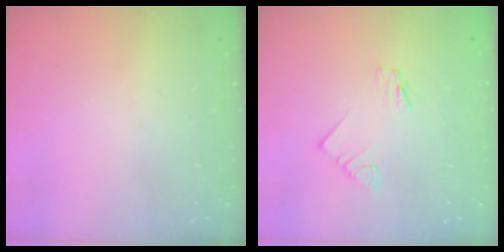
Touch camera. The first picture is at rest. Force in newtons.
{"total": 1.2, "press": 1.2, "slide": 0.1}